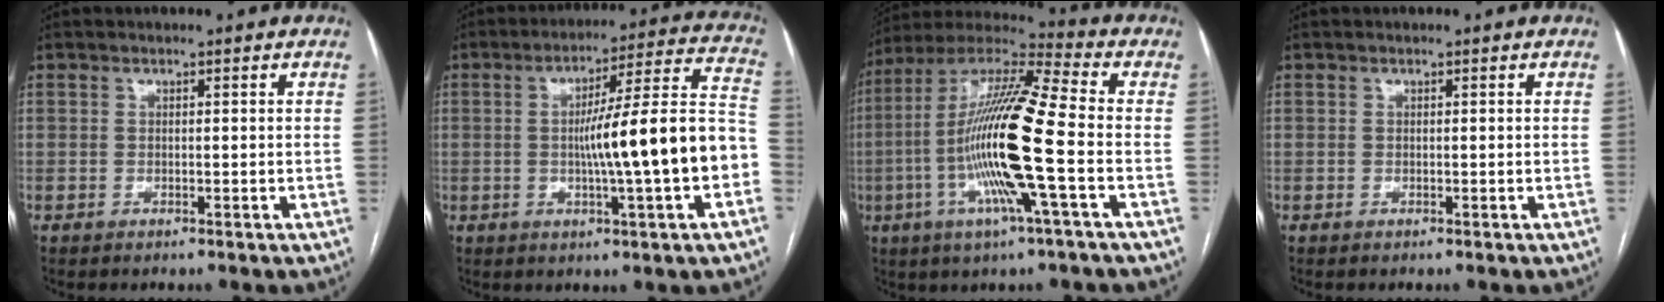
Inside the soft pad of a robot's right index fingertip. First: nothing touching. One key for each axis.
{"total": 16.4, "fx": -2.7, "fy": 0.0, "fz": 16.2, "tx": -0.236, "ty": 0.022, "tz": -0.044}
{"total": 18.3, "fx": -3.7, "fy": 0.3, "fz": 17.9, "tx": -0.355, "ty": -0.006, "tz": -0.081}
{"total": 0.0}